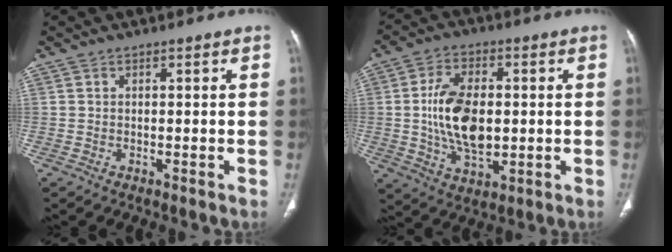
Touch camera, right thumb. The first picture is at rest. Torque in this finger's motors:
{"motor_torque": [1.65, 1.93, 1.51, -0.47, 0.21]}